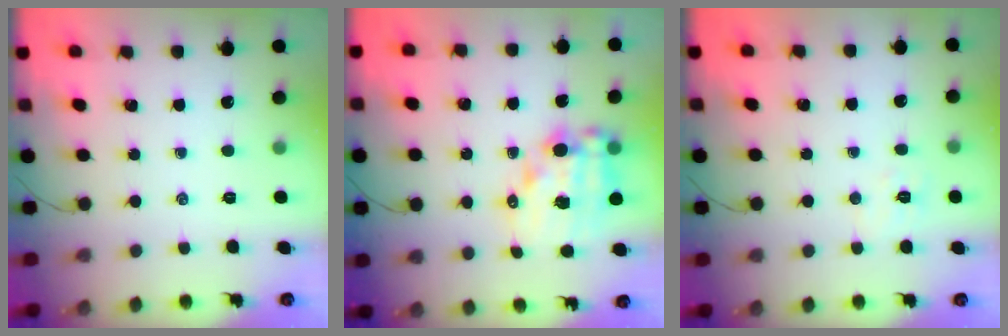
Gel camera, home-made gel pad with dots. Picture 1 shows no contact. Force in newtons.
{"total": 13.9, "press": 13.5, "slide": 3.0}
{"total": 5.2, "press": 5.1, "slide": 1.1}